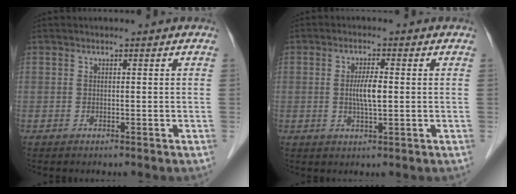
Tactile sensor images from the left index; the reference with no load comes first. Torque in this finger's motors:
{"motor_torque": [0.60, 0.38, 0.15, 0.06]}